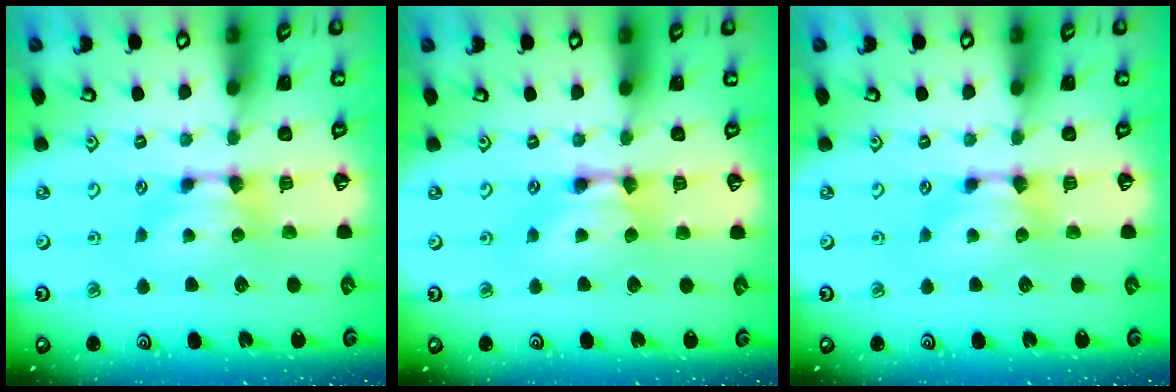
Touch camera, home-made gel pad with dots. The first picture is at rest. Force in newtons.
{"total": 2.2, "press": 2.2, "slide": 0.1}
{"total": 0.0}